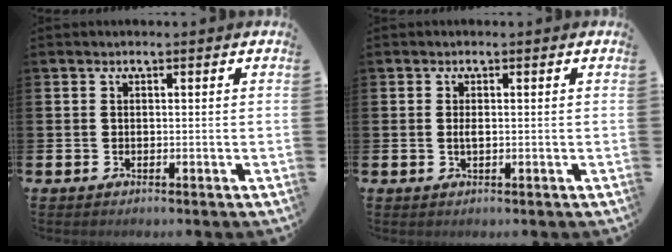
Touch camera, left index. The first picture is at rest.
{"total": 1.0, "force": [0.0, 0.4, 0.9], "torque": [-0.016, 0.001, -0.003]}